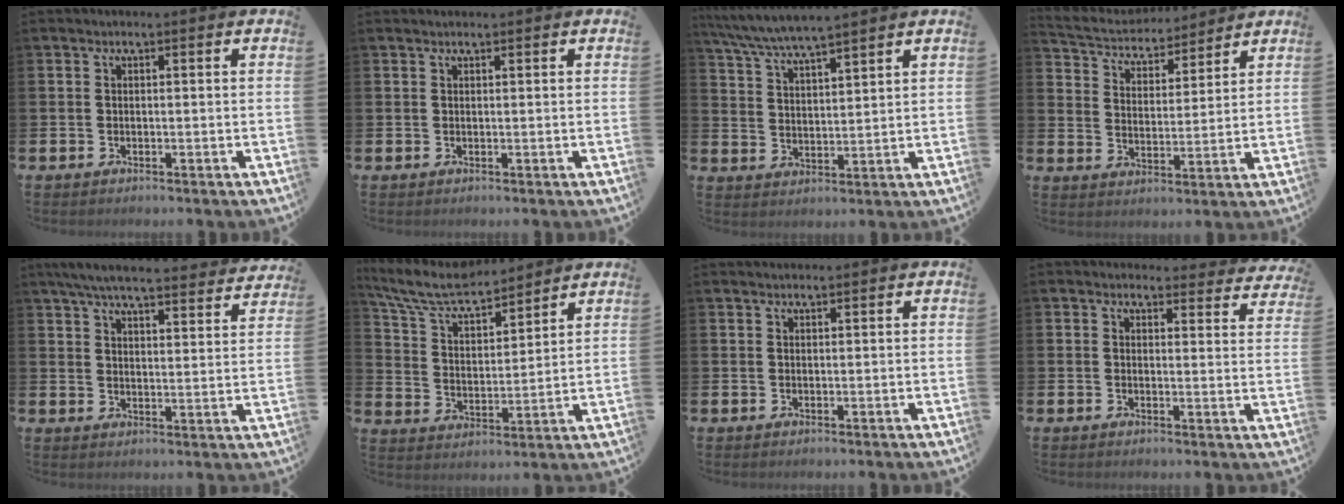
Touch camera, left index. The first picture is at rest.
{"total": 0.5, "force": [0.5, 0.0, 0.0], "torque": [0.003, -0.001, 0.009]}
{"total": 5.9, "force": [5.7, -0.2, 1.5], "torque": [-0.052, -0.029, 0.100]}
{"total": 5.3, "force": [5.1, 1.6, 0.4], "torque": [-0.039, -0.038, 0.086]}
{"total": 6.5, "force": [6.1, 0.7, 2.0], "torque": [-0.054, -0.038, 0.107]}
{"total": 8.2, "force": [7.4, 1.7, 3.1], "torque": [-0.093, -0.043, 0.130]}
{"total": 0.9, "force": [0.9, 0.1, 0.1], "torque": [0.002, -0.001, 0.016]}
{"total": 3.1, "force": [3.0, 0.9, 0.0], "torque": [0.003, -0.018, 0.050]}